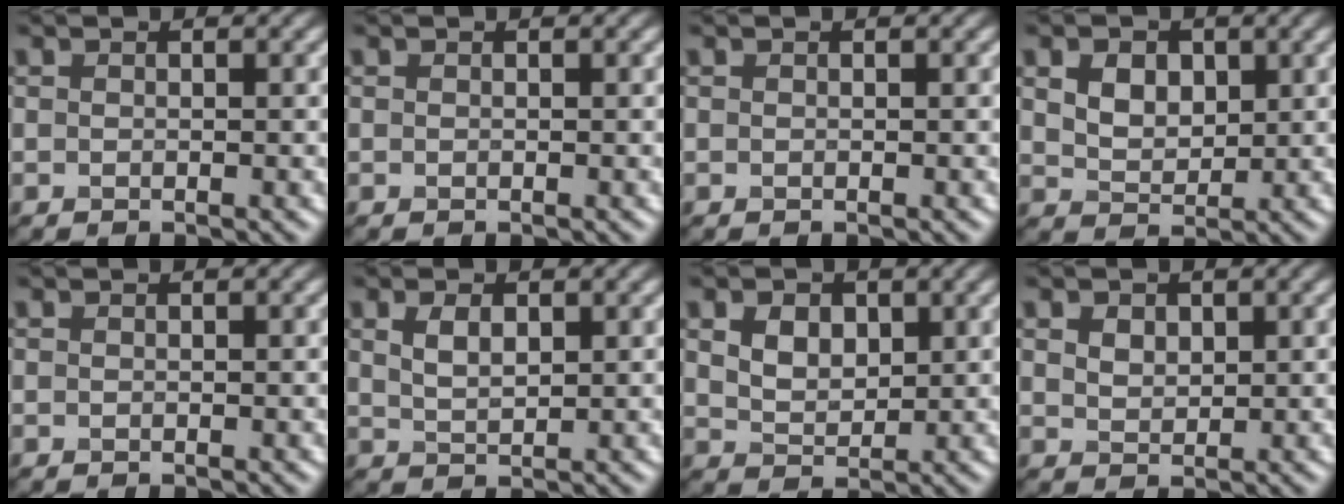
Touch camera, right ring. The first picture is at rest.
{"total": 0.0}
{"total": 0.0}
{"total": 3.2, "force": [1.2, 2.2, 1.9], "torque": [-0.035, -0.003, 0.015]}
{"total": 0.0}
{"total": 2.2, "force": [0.9, 1.1, 1.6], "torque": [-0.037, -0.001, 0.022]}
{"total": 2.8, "force": [1.1, 2.0, 1.7], "torque": [-0.036, -0.002, 0.022]}
{"total": 2.0, "force": [1.0, 1.4, 1.1], "torque": [-0.020, 0.005, 0.011]}